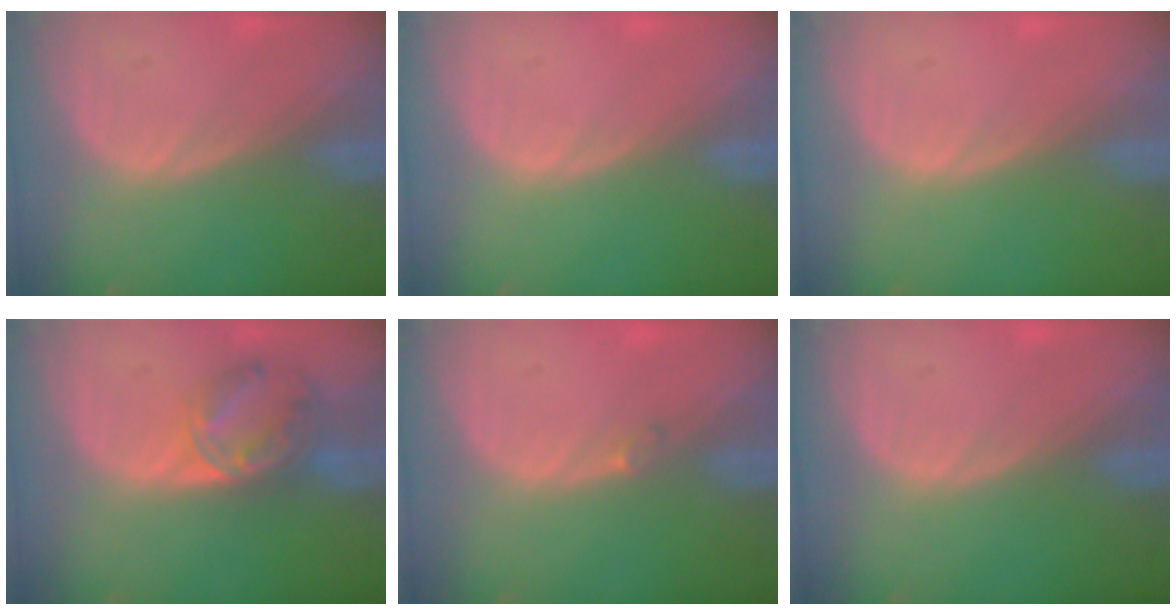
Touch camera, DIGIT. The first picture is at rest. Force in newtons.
{"total": 0.0}
{"total": 0.0}
{"total": 7.2, "press": 6.0, "slide": 3.9}
{"total": 0.6, "press": 0.6, "slide": 0.1}
{"total": 0.0}